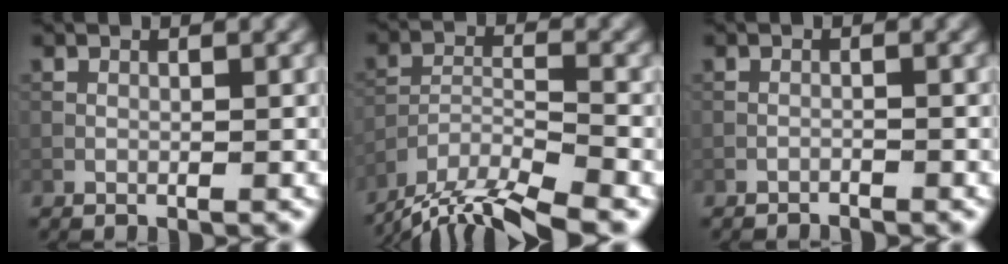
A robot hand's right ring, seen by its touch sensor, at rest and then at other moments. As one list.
[{"total": 9.7, "force": [-8.5, 1.9, 4.4], "torque": [-0.071, -0.012, -0.137]}, {"total": 1.0, "force": [-1.0, 0.0, 0.2], "torque": [-0.002, 0.002, -0.020]}]